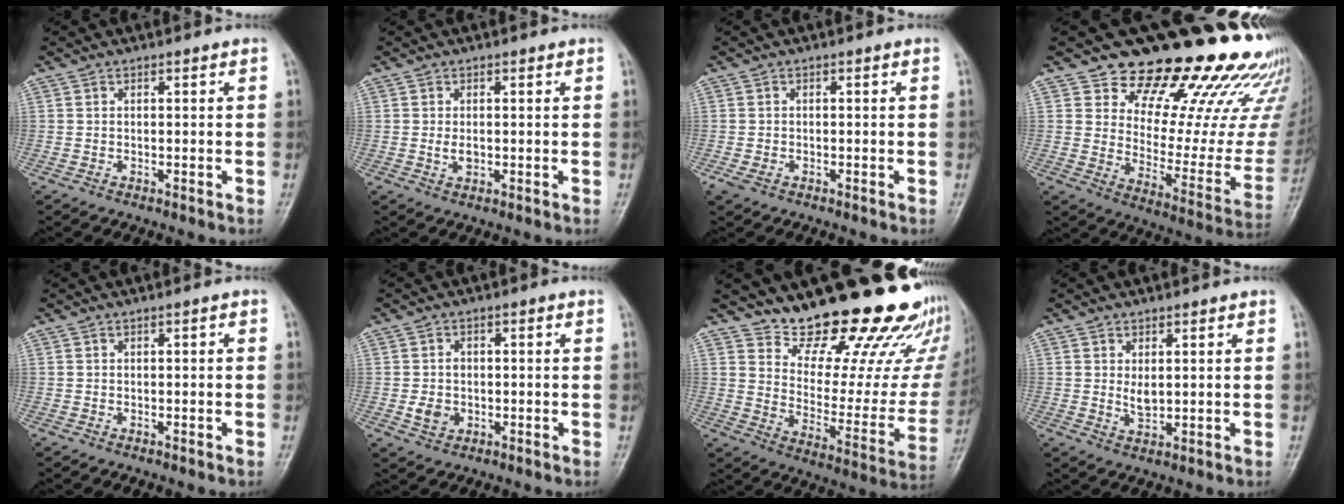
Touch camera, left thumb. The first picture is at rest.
{"total": 1.9, "force": [0.1, 1.2, 1.4], "torque": [-0.024, -0.003, 0.004]}
{"total": 2.0, "force": [-0.9, 1.3, 1.2], "torque": [-0.029, -0.003, -0.015]}
{"total": 28.7, "force": [21.5, 11.8, 14.8], "torque": [-0.164, -0.133, 0.279]}
{"total": 0.0}
{"total": 4.0, "force": [-0.7, 3.4, 2.0], "torque": [-0.023, 0.002, -0.009]}
{"total": 24.8, "force": [20.8, 7.7, 11.0], "torque": [-0.115, -0.160, 0.284]}
{"total": 2.8, "force": [1.0, 1.6, 2.1], "torque": [-0.030, -0.012, 0.021]}